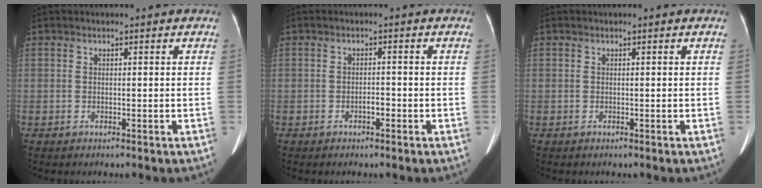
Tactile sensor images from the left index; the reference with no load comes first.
{"total": 1.4, "force": [-0.8, 0.5, 1.0], "torque": [-0.015, 0.003, -0.011]}
{"total": 0.0}